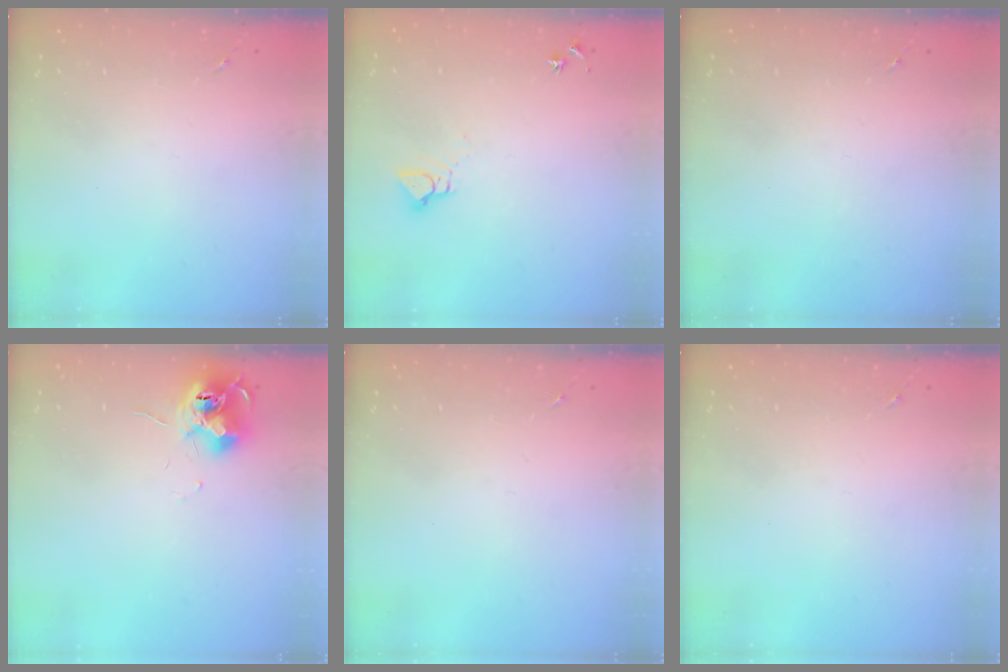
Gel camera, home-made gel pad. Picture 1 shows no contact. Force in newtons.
{"total": 4.4, "press": 4.3, "slide": 0.4}
{"total": 0.0}
{"total": 12.3, "press": 12.3, "slide": 0.8}
{"total": 0.0}
{"total": 0.0}